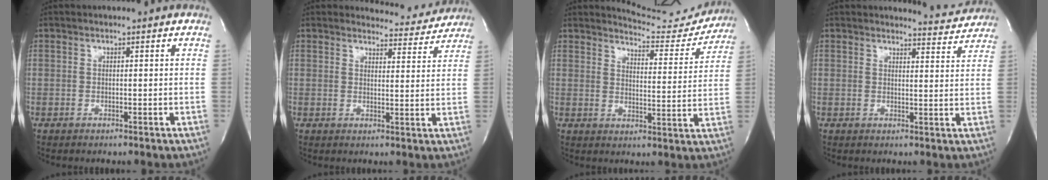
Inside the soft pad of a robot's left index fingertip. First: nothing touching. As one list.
[{"total": 5.7, "force": [5.6, 0.8, -0.9], "torque": [0.011, -0.013, 0.061]}, {"total": 10.4, "force": [10.4, 1.3, 0.1], "torque": [0.006, -0.035, 0.123]}, {"total": 4.5, "force": [4.4, 0.0, -0.7], "torque": [0.000, -0.019, 0.047]}]